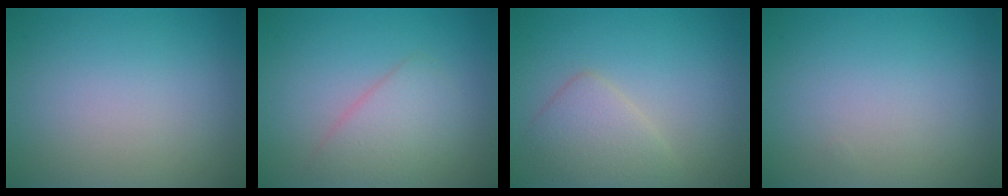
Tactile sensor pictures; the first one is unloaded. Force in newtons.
{"total": 2.8, "press": 2.7, "slide": 0.2}
{"total": 3.1, "press": 3.1, "slide": 0.2}
{"total": 0.0}